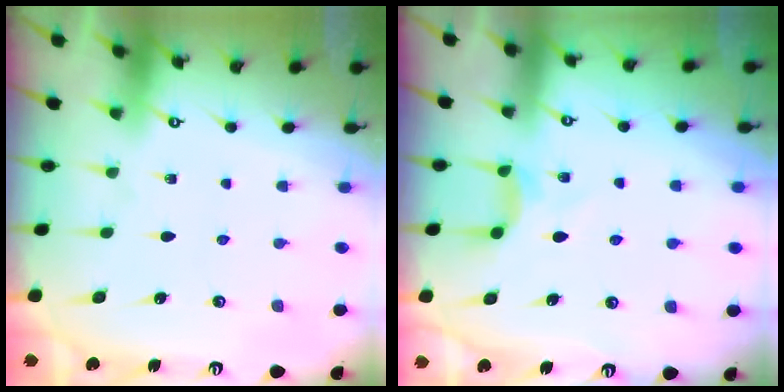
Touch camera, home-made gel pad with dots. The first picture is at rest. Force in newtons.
{"total": 4.5, "press": 4.5, "slide": 0.6}